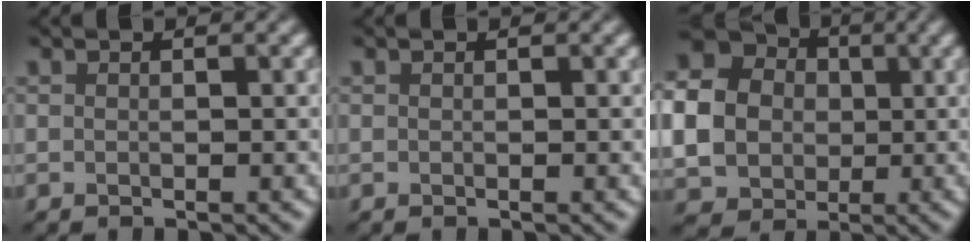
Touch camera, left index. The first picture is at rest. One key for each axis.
{"total": 0.0}
{"total": 12.4, "fx": 0.7, "fy": 11.4, "fz": 4.9, "tx": -0.159, "ty": 0.012, "tz": -0.014}